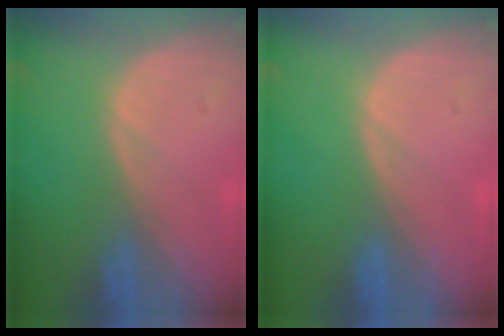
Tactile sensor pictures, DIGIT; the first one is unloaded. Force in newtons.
{"total": 0.0}